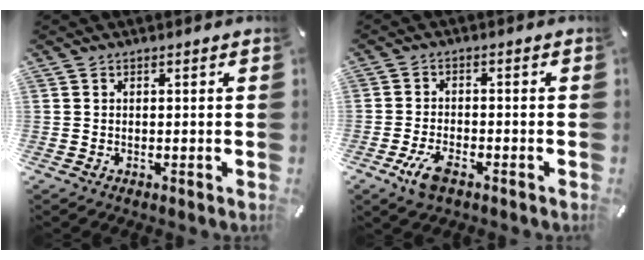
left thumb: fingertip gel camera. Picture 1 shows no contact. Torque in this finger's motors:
{"motor_torque": [-0.05, 0.20, 0.10, 0.02, 0.04]}